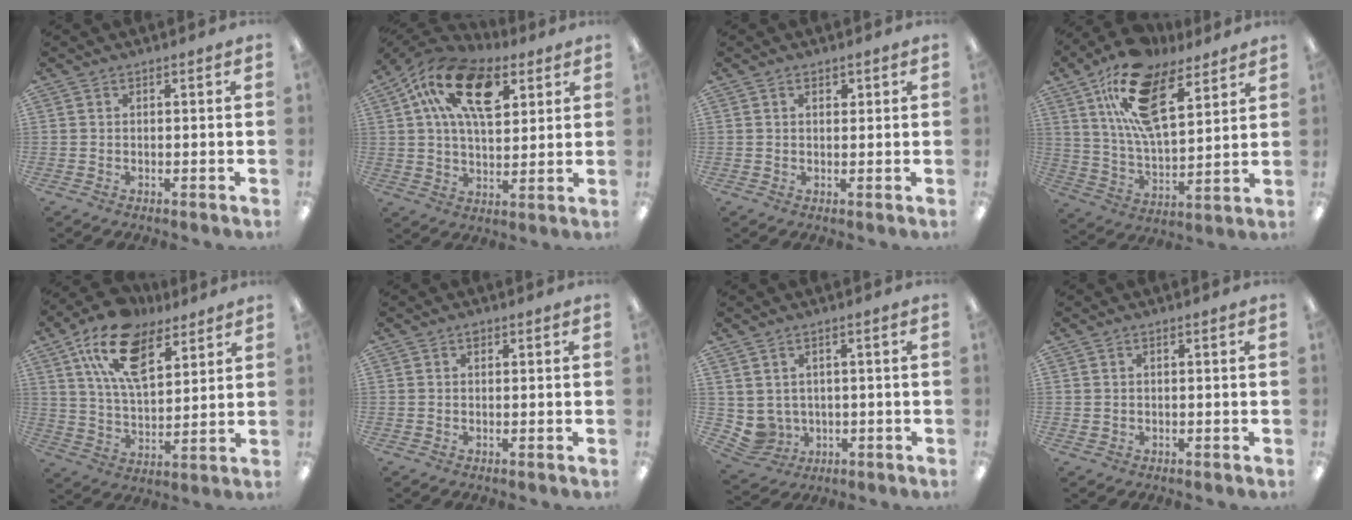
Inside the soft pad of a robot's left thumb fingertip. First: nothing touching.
{"total": 19.1, "force": [8.3, 10.6, 13.5], "torque": [-0.226, -0.008, 0.148]}
{"total": 1.8, "force": [0.9, 1.1, 1.2], "torque": [-0.017, 0.001, 0.013]}
{"total": 20.4, "force": [12.1, 9.1, 13.6], "torque": [-0.247, -0.048, 0.211]}
{"total": 16.8, "force": [10.0, 8.6, 10.4], "torque": [-0.190, -0.028, 0.180]}
{"total": 0.9, "force": [0.5, 0.6, 0.5], "torque": [-0.003, 0.001, 0.007]}
{"total": 4.6, "force": [1.2, 4.2, 1.3], "torque": [-0.050, -0.004, 0.026]}
{"total": 0.6, "force": [0.3, 0.4, 0.3], "torque": [-0.008, 0.004, 0.005]}